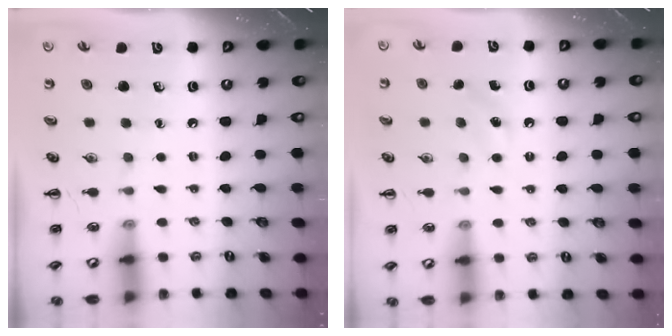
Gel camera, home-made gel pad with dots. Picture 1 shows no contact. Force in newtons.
{"total": 4.2, "press": 4.1, "slide": 1.1}